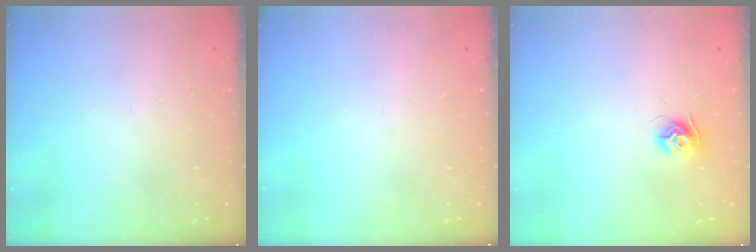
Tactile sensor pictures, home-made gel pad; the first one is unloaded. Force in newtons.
{"total": 0.0}
{"total": 8.1, "press": 8.1, "slide": 0.1}